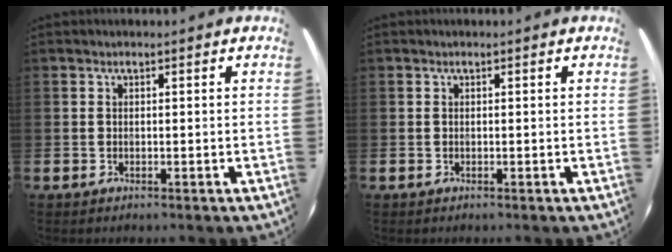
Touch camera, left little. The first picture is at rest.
{"total": 0.0}